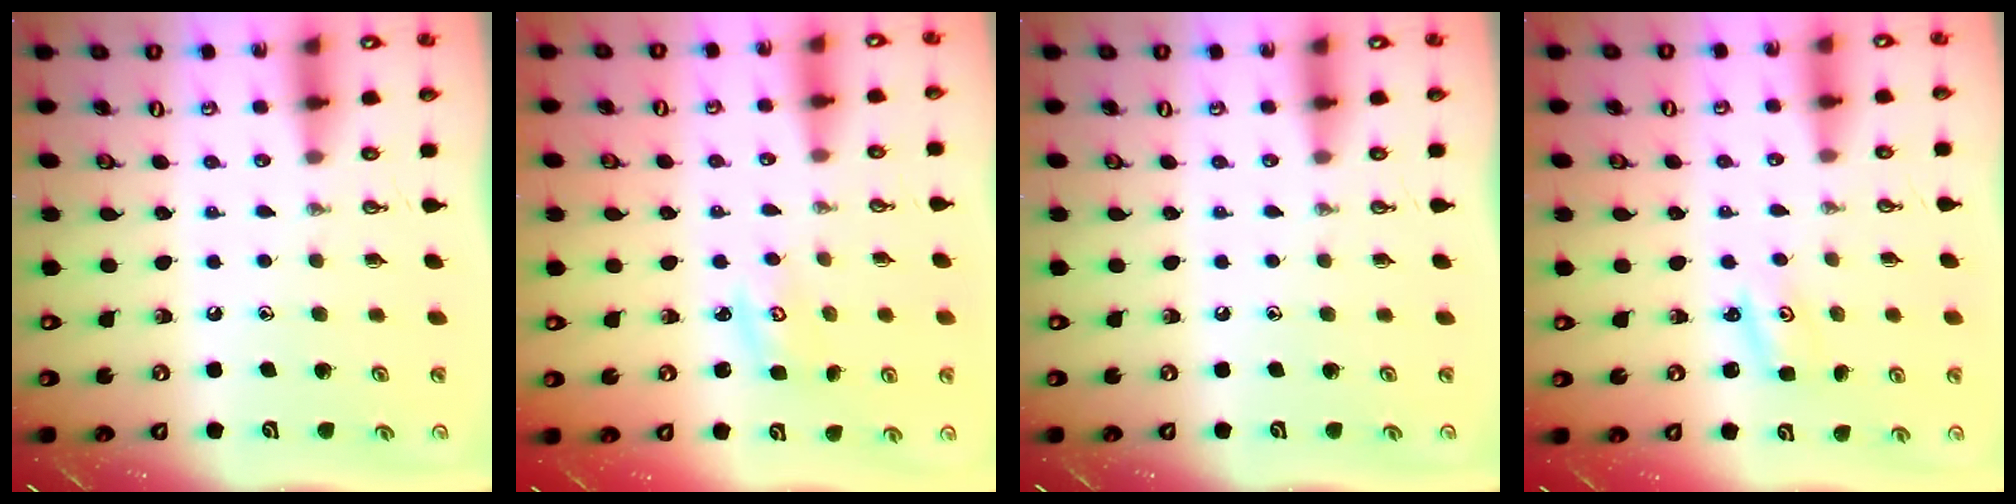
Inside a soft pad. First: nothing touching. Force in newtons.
{"total": 3.1, "press": 3.1, "slide": 0.4}
{"total": 0.0}
{"total": 2.2, "press": 2.2, "slide": 0.3}